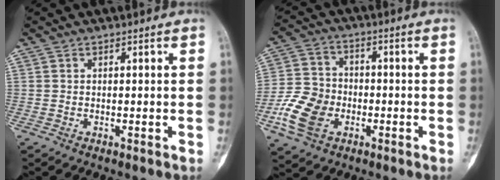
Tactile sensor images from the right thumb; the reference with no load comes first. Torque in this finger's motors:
{"motor_torque": [0.02, 0.23, 0.51, -0.16, 0.12]}